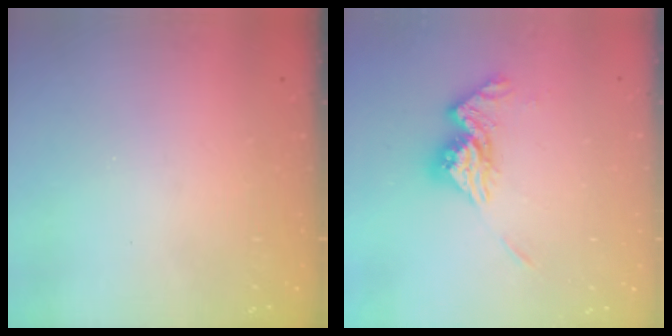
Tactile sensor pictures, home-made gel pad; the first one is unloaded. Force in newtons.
{"total": 12.3, "press": 12.3, "slide": 1.3}